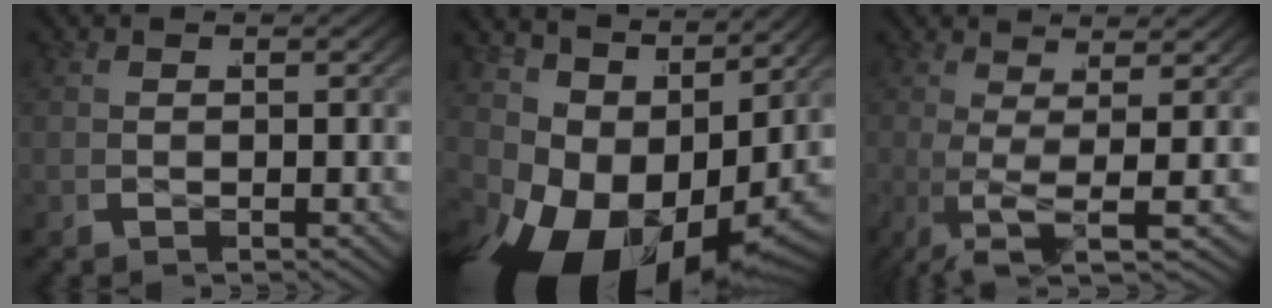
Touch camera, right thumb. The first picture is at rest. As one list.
[{"total": 13.6, "force": [-2.0, 8.1, 10.8], "torque": [-0.213, -0.044, -0.007]}, {"total": 5.0, "force": [0.1, 0.5, 5.0], "torque": [-0.103, -0.010, 0.005]}]